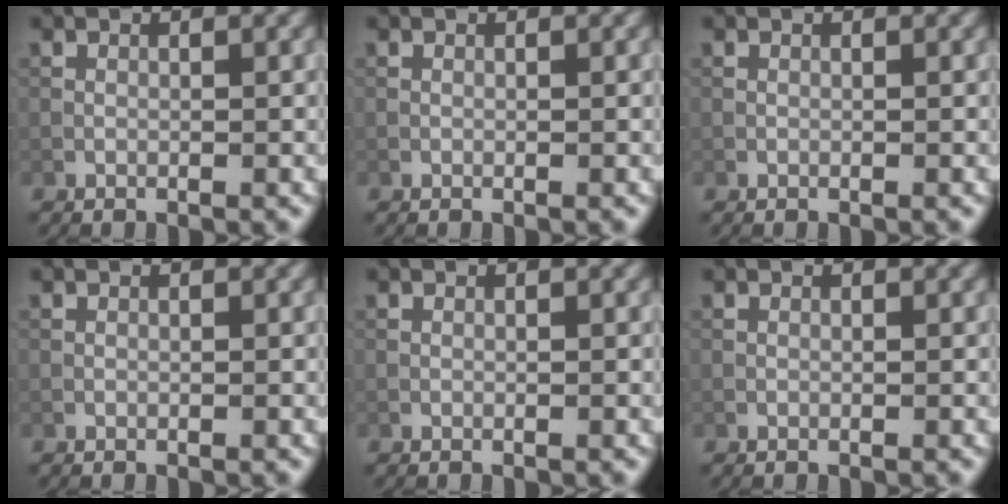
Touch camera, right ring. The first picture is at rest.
{"total": 0.0}
{"total": 0.0}
{"total": 0.0}
{"total": 0.0}
{"total": 0.0}